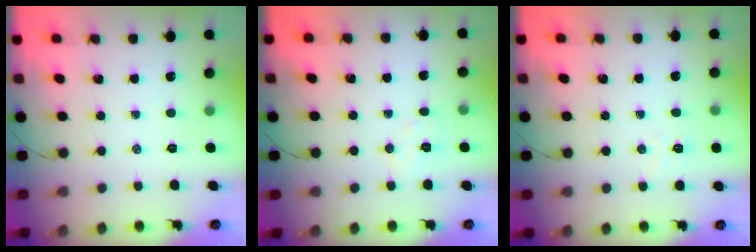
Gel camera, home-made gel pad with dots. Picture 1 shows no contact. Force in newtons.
{"total": 4.1, "press": 4.0, "slide": 1.0}
{"total": 3.0, "press": 2.8, "slide": 0.8}